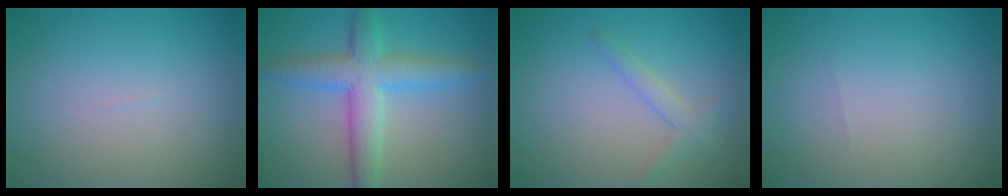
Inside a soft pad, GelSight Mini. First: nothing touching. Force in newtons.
{"total": 5.7, "press": 5.7, "slide": 0.1}
{"total": 1.7, "press": 1.7, "slide": 0.1}
{"total": 0.0}